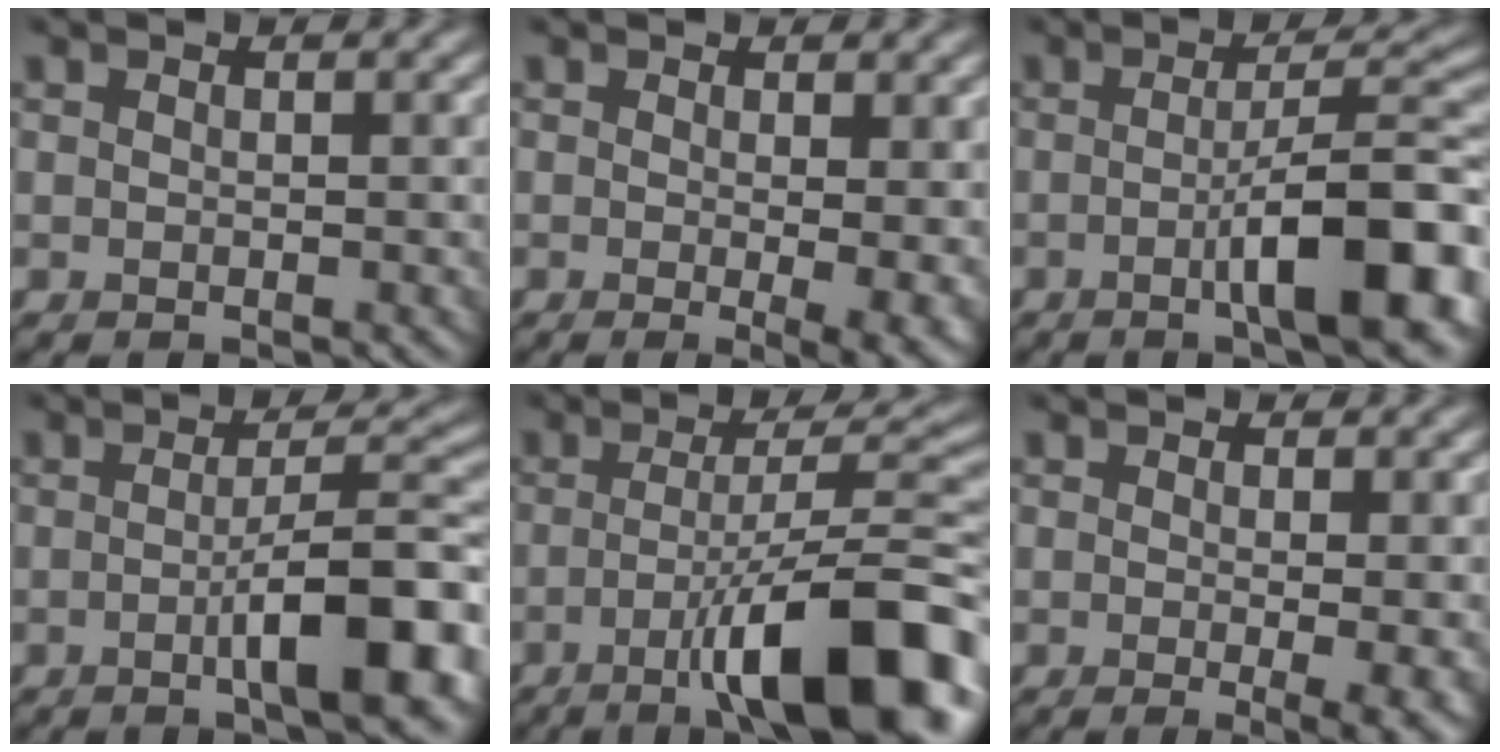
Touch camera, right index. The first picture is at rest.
{"total": 4.9, "force": [-0.5, 1.4, 4.7], "torque": [-0.057, -0.017, 0.000]}
{"total": 9.2, "force": [-2.7, 1.9, 8.5], "torque": [-0.110, 0.012, -0.046]}
{"total": 8.2, "force": [-2.5, 1.7, 7.6], "torque": [-0.101, 0.014, -0.042]}
{"total": 12.2, "force": [-4.9, 2.6, 10.9], "torque": [-0.149, 0.012, -0.077]}
{"total": 4.4, "force": [-0.5, 1.2, 4.3], "torque": [-0.052, -0.014, -0.002]}